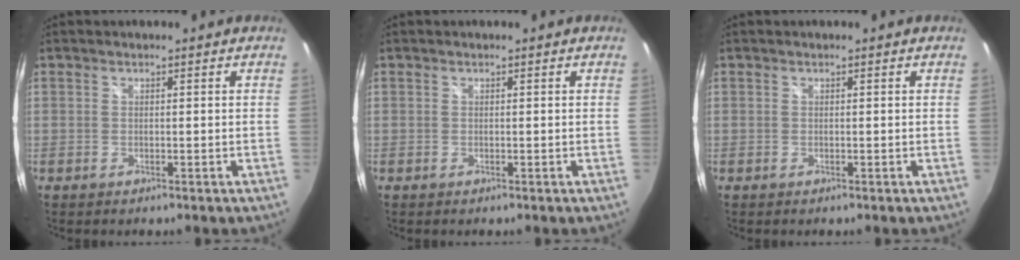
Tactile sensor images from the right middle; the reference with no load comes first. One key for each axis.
{"total": 0.0}
{"total": 0.0}